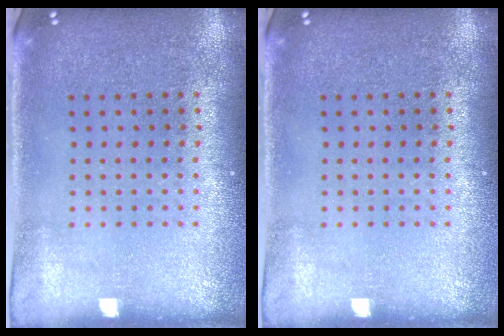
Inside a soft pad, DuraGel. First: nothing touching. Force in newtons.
{"total": 0.0}